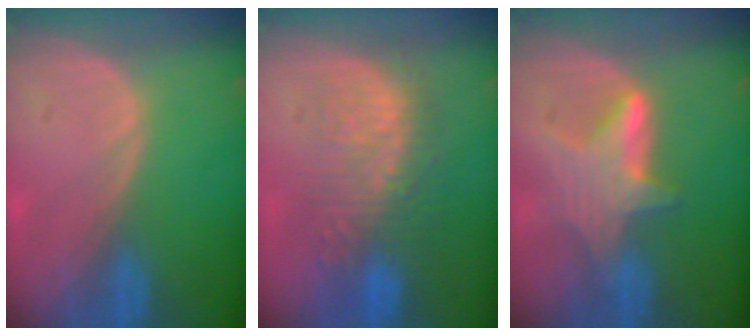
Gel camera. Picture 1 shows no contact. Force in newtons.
{"total": 9.9, "press": 9.3, "slide": 3.4}
{"total": 6.0, "press": 6.0, "slide": 0.5}